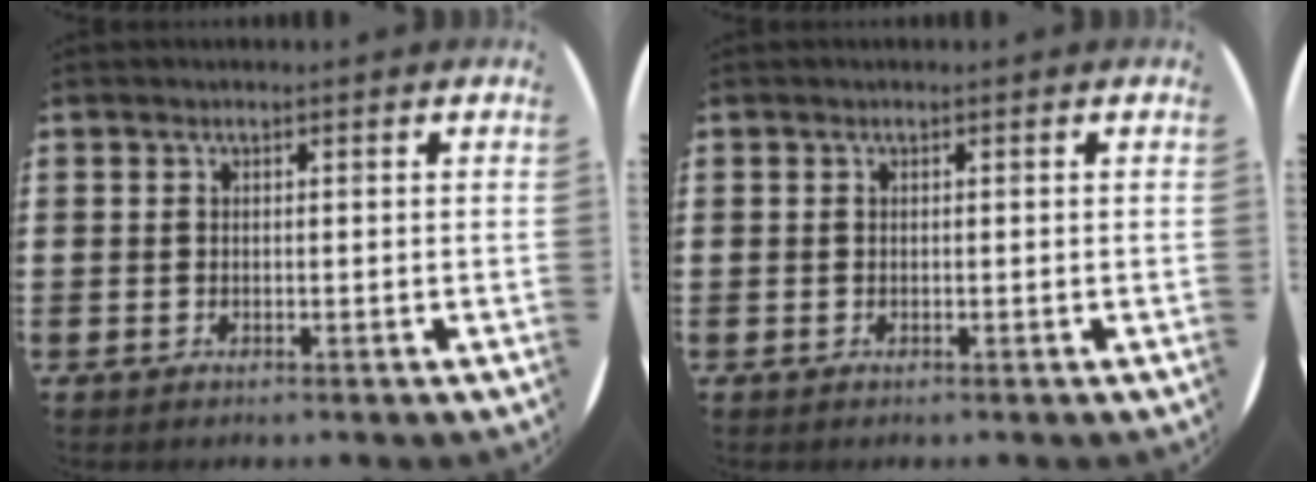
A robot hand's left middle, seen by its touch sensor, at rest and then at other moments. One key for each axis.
{"total": 0.0}